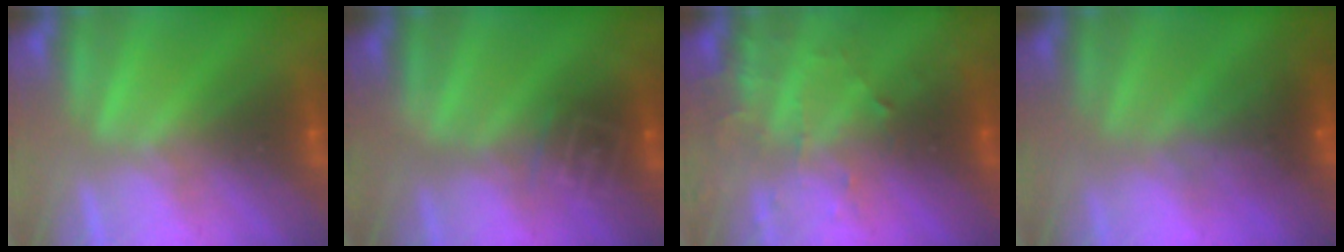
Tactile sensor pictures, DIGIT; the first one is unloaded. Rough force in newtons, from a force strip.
{"total": 2.9}
{"total": 3.2}
{"total": 10.3}